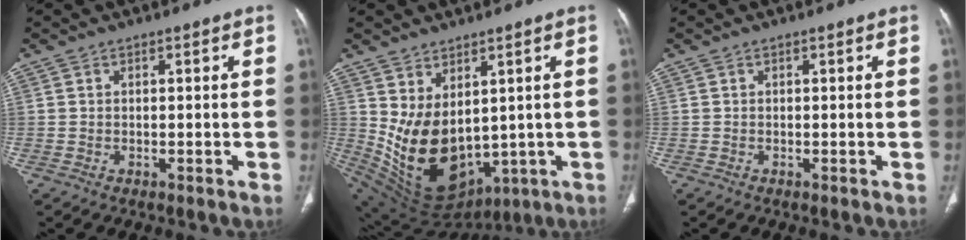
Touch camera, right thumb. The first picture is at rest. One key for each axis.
{"total": 16.0, "fx": 1.6, "fy": 10.2, "fz": 12.2, "tx": -0.198, "ty": -0.034, "tz": 0.074}
{"total": 0.0}